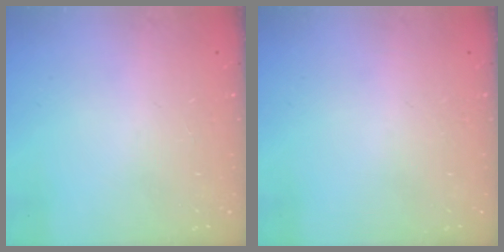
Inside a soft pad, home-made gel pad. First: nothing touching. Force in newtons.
{"total": 0.0}